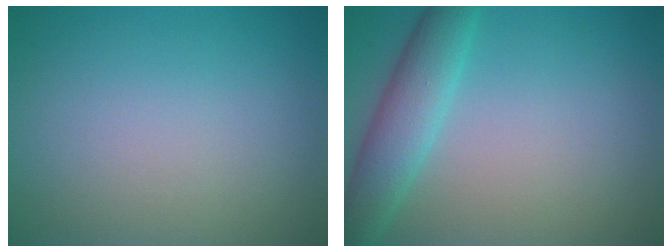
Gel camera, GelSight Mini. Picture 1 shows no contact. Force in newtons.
{"total": 4.2, "press": 4.2, "slide": 0.2}